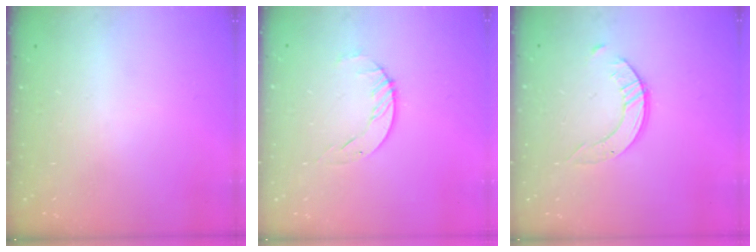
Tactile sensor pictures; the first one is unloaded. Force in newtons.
{"total": 2.5, "press": 2.5, "slide": 0.3}
{"total": 4.0, "press": 4.0, "slide": 0.3}